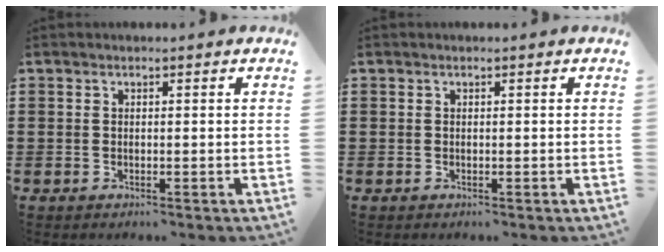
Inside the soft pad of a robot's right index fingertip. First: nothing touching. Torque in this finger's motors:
{"motor_torque": [1.28, 0.85, 0.00, 0.00]}